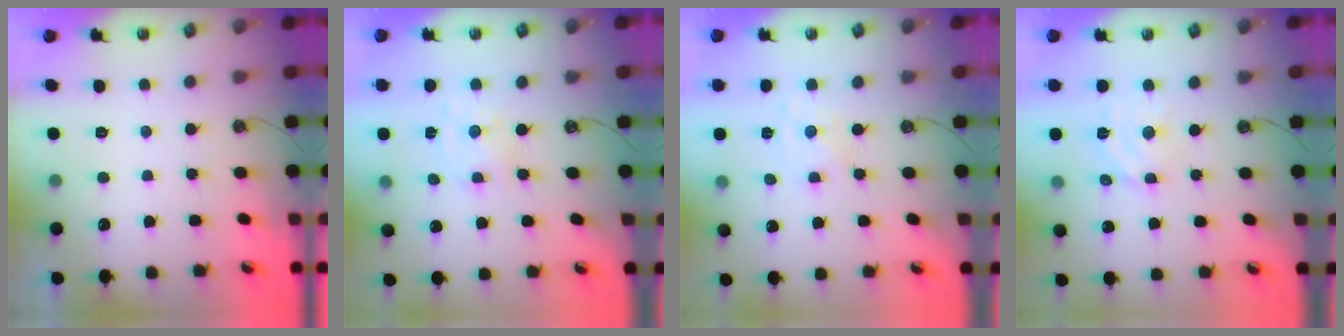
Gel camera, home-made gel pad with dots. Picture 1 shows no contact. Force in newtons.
{"total": 0.8, "press": 0.8, "slide": 0.1}
{"total": 2.0, "press": 2.0, "slide": 0.3}
{"total": 7.5, "press": 7.4, "slide": 1.3}